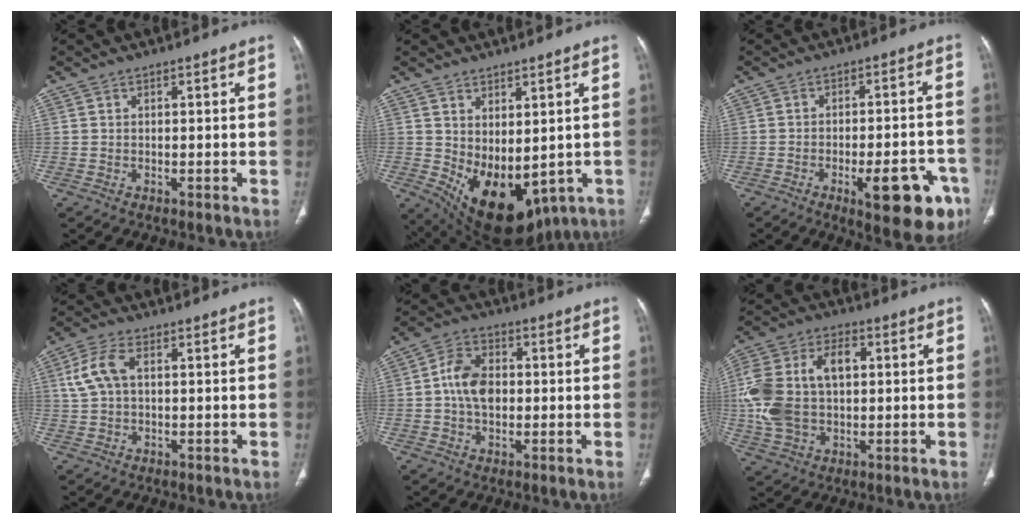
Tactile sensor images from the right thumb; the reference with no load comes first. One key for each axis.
{"total": 15.1, "fx": -2.2, "fy": 8.6, "fz": 12.1, "tx": -0.173, "ty": -0.016, "tz": 0.003}
{"total": 14.0, "fx": -6.5, "fy": 4.9, "fz": 11.4, "tx": -0.119, "ty": 0.029, "tz": -0.076}
{"total": 6.2, "fx": 1.2, "fy": 3.6, "fz": 5.0, "tx": -0.113, "ty": 0.016, "tz": 0.024}
{"total": 8.5, "fx": 0.1, "fy": 5.9, "fz": 6.1, "tx": -0.096, "ty": 0.016, "tz": -0.004}
{"total": 16.4, "fx": 1.1, "fy": 10.6, "fz": 12.4, "tx": -0.250, "ty": 0.026, "tz": 0.023}